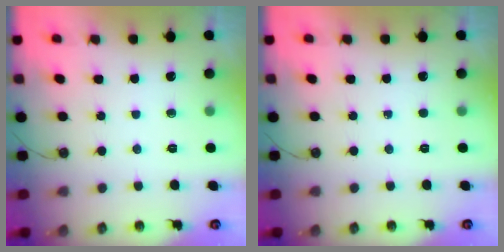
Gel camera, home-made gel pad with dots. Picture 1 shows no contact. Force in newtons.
{"total": 0.0}